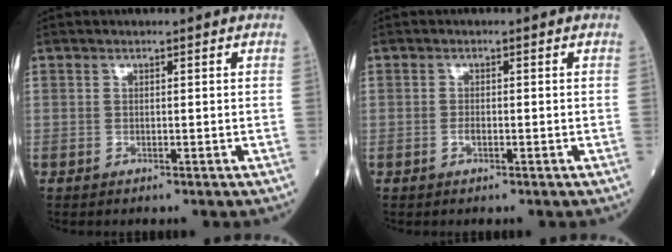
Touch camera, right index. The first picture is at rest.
{"total": 1.0, "force": [-0.4, 0.3, 0.9], "torque": [-0.019, 0.000, -0.008]}